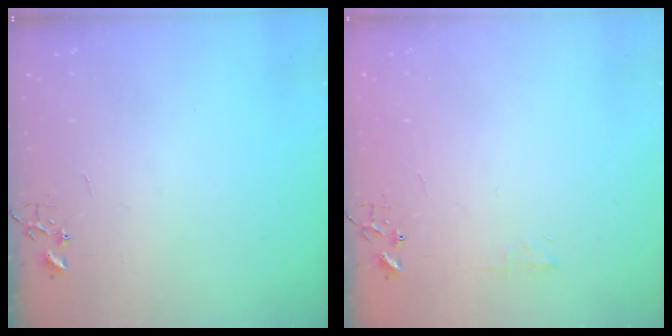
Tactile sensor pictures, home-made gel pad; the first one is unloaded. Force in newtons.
{"total": 4.0, "press": 3.9, "slide": 0.5}